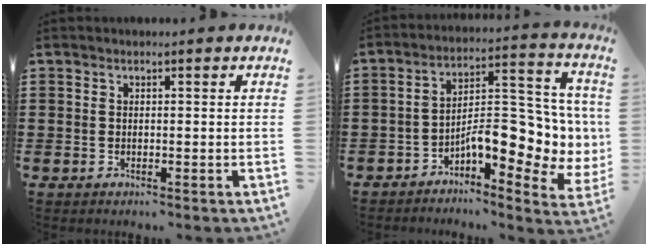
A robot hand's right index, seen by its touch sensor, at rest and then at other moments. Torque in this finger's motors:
{"motor_torque": [2.14, 0.00, 0.76, 0.18]}